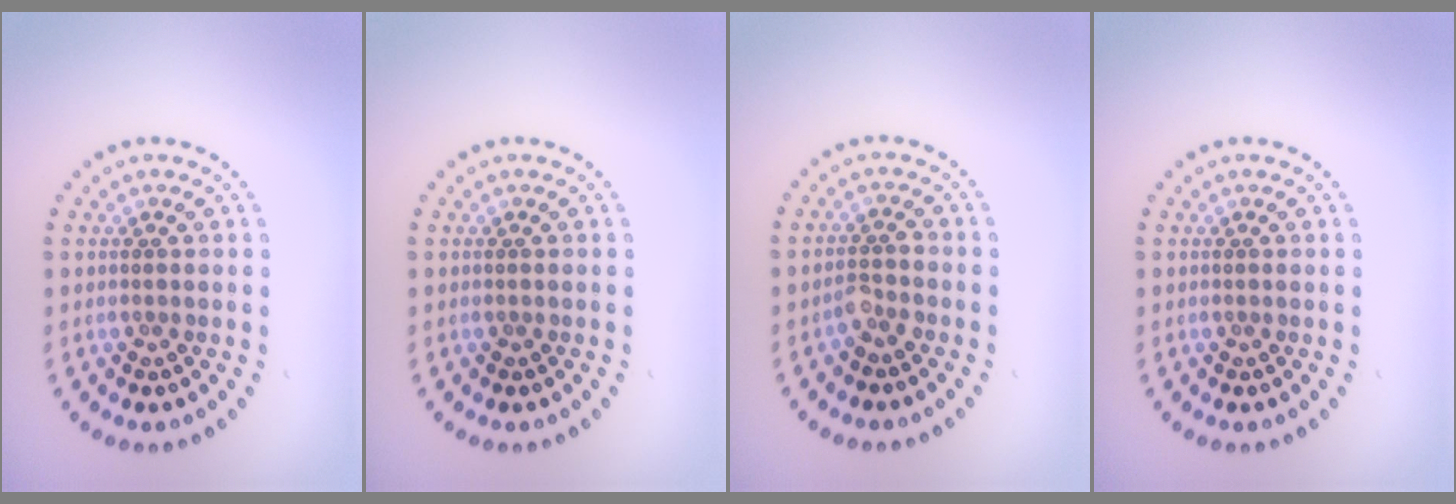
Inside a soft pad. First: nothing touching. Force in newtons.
{"total": 0.0}
{"total": 1.7, "press": 1.4, "slide": 0.9}
{"total": 0.0}